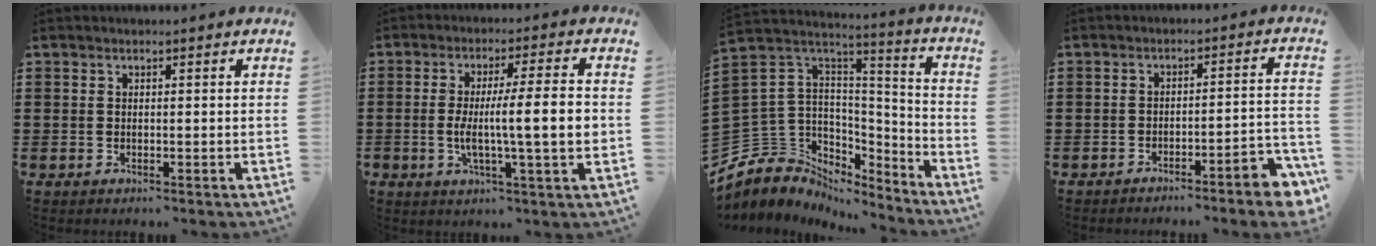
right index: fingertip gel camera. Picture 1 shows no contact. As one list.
[{"total": 10.0, "force": [-0.9, 0.9, 9.9], "torque": [-0.161, -0.005, -0.019]}, {"total": 7.5, "force": [-2.0, 7.1, 0.9], "torque": [-0.072, -0.028, -0.037]}, {"total": 4.0, "force": [-3.5, 0.0, 2.1], "torque": [-0.035, -0.008, -0.068]}]